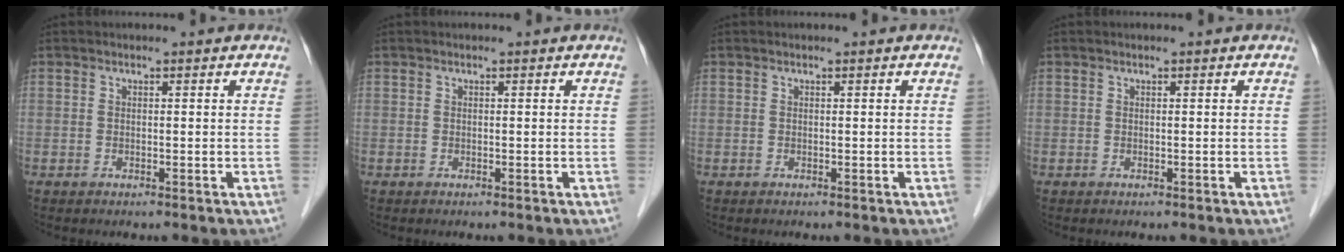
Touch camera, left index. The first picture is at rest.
{"total": 0.0}
{"total": 0.0}
{"total": 0.0}